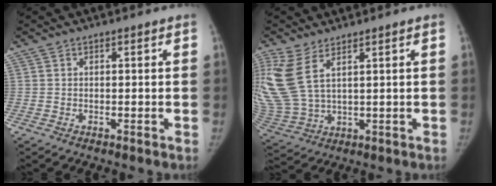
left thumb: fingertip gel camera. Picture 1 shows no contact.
{"total": 12.6, "force": [5.4, 6.1, 9.6], "torque": [-0.244, -0.016, 0.124]}